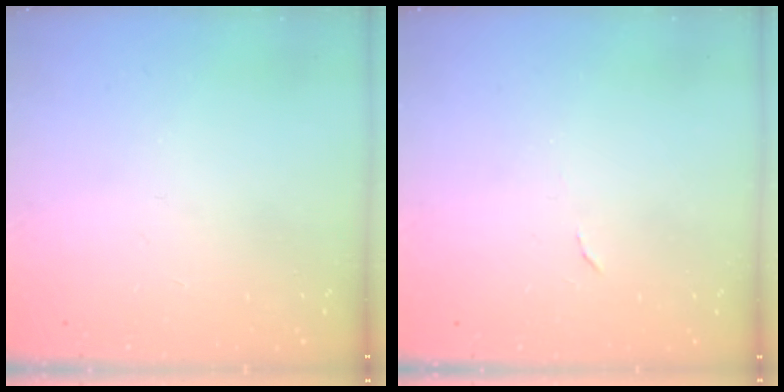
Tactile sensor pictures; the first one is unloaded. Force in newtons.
{"total": 3.7, "press": 3.7, "slide": 0.2}